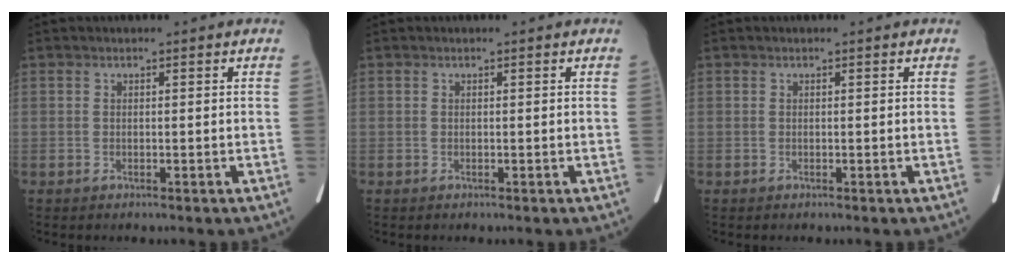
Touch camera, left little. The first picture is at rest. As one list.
[{"total": 0.0}, {"total": 0.0}]